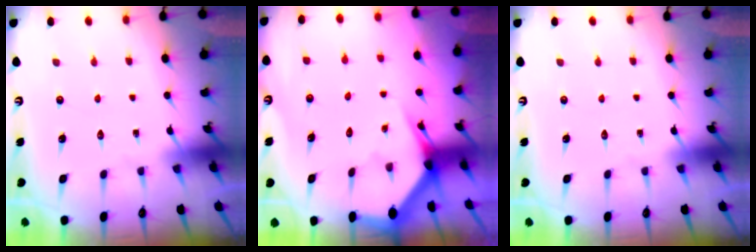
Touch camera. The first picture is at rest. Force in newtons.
{"total": 2.8, "press": 2.8, "slide": 0.1}
{"total": 0.0}